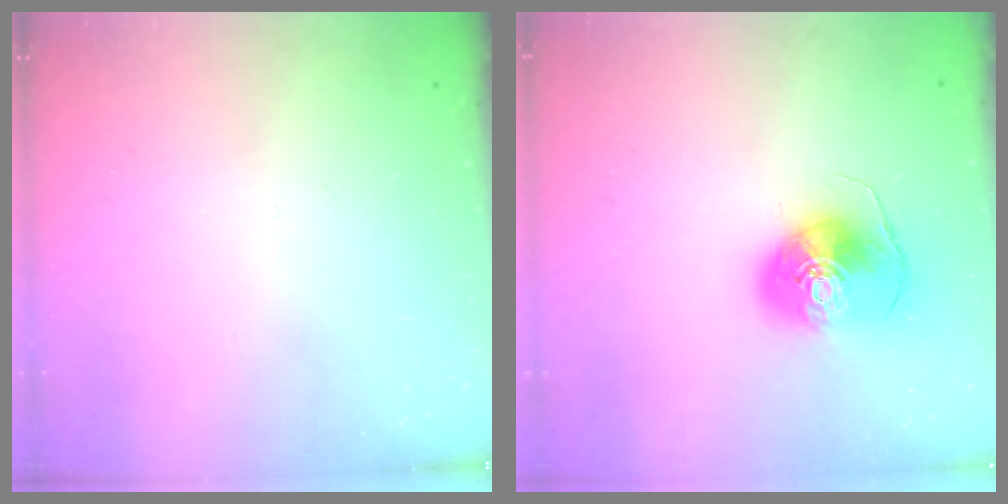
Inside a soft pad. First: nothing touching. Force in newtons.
{"total": 10.3, "press": 10.2, "slide": 1.5}